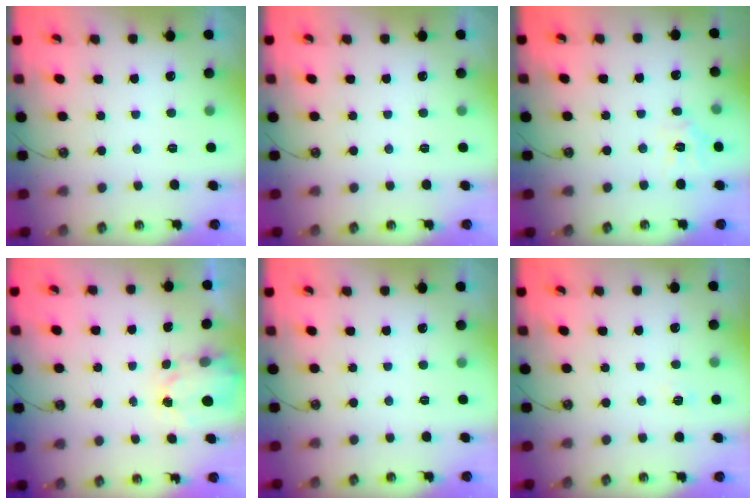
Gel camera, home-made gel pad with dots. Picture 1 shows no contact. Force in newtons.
{"total": 0.0}
{"total": 6.3, "press": 6.2, "slide": 0.5}
{"total": 2.6, "press": 2.6, "slide": 0.4}
{"total": 0.0}
{"total": 2.3, "press": 2.3, "slide": 0.3}